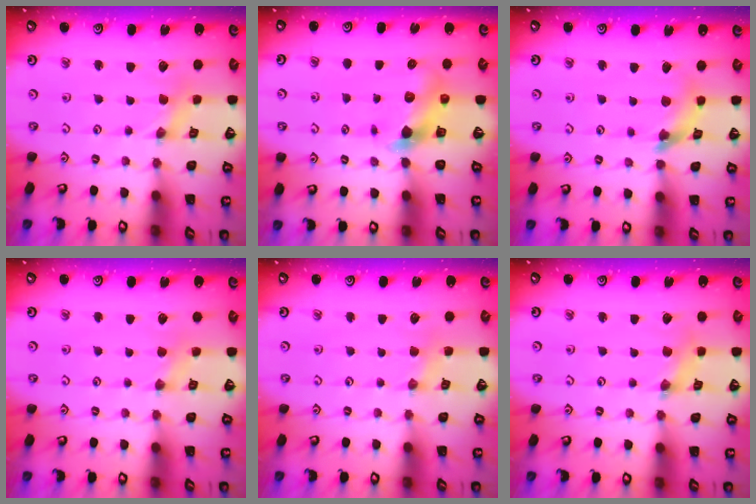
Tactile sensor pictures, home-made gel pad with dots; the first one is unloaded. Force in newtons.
{"total": 5.4, "press": 5.4, "slide": 0.3}
{"total": 9.1, "press": 9.1, "slide": 0.8}
{"total": 1.6, "press": 1.5, "slide": 0.4}
{"total": 2.7, "press": 2.6, "slide": 0.4}
{"total": 1.8, "press": 1.8, "slide": 0.2}